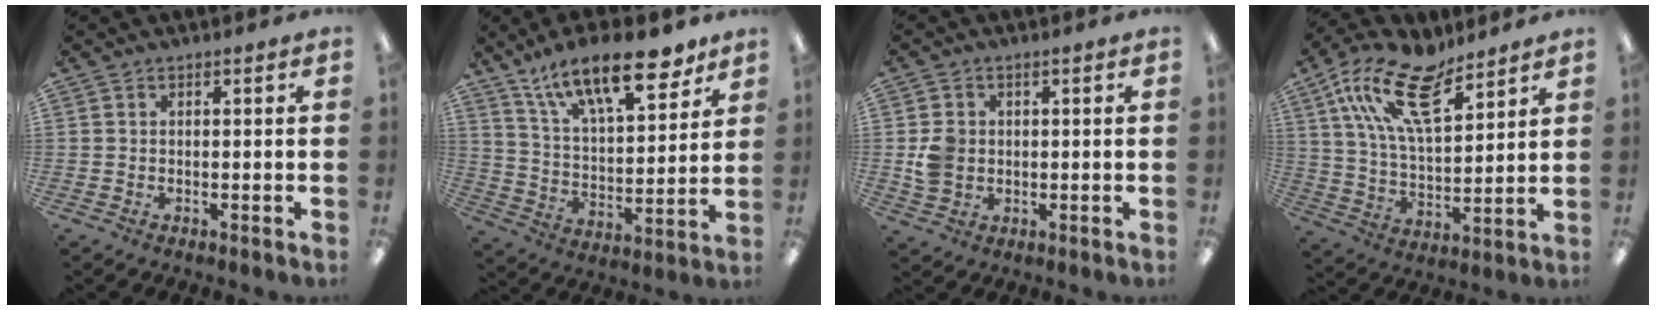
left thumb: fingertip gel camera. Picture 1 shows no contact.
{"total": 19.3, "force": [13.2, 7.7, 11.7], "torque": [-0.181, -0.070, 0.221]}
{"total": 5.1, "force": [0.1, 4.4, 2.5], "torque": [-0.040, 0.008, 0.005]}
{"total": 18.3, "force": [11.5, 7.8, 11.9], "torque": [-0.218, -0.048, 0.205]}